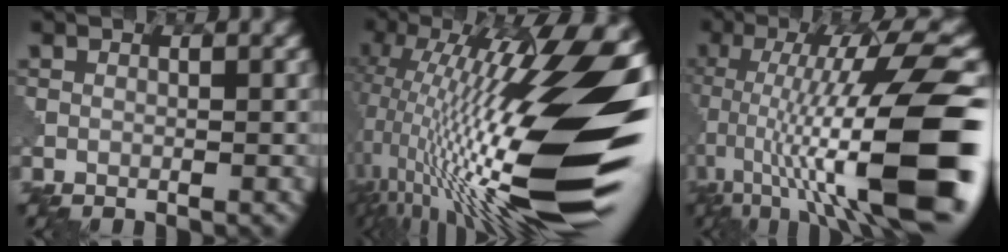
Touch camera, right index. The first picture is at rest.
{"total": 19.8, "force": [-1.4, 5.2, 19.0], "torque": [-0.333, 0.021, -0.034]}
{"total": 15.4, "force": [-2.8, 4.2, 14.6], "torque": [-0.228, 0.015, -0.045]}